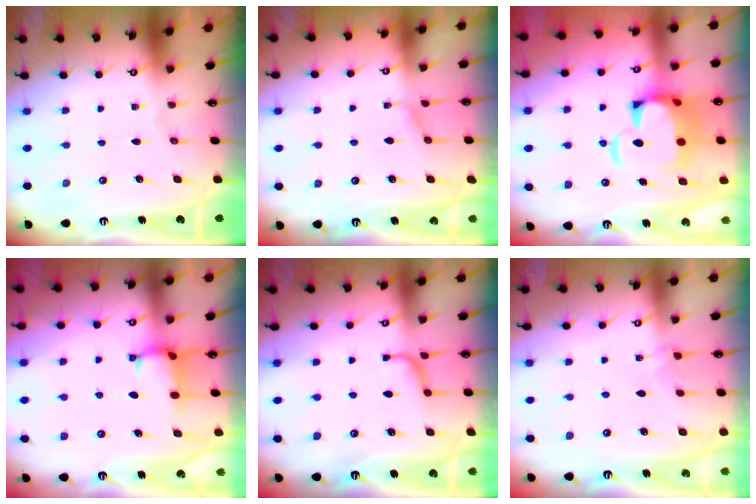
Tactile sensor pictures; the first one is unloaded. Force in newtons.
{"total": 1.0, "press": 0.8, "slide": 0.7}
{"total": 8.7, "press": 8.5, "slide": 1.8}
{"total": 1.3, "press": 1.2, "slide": 0.3}
{"total": 1.7, "press": 1.6, "slide": 0.5}
{"total": 2.6, "press": 2.6, "slide": 0.3}